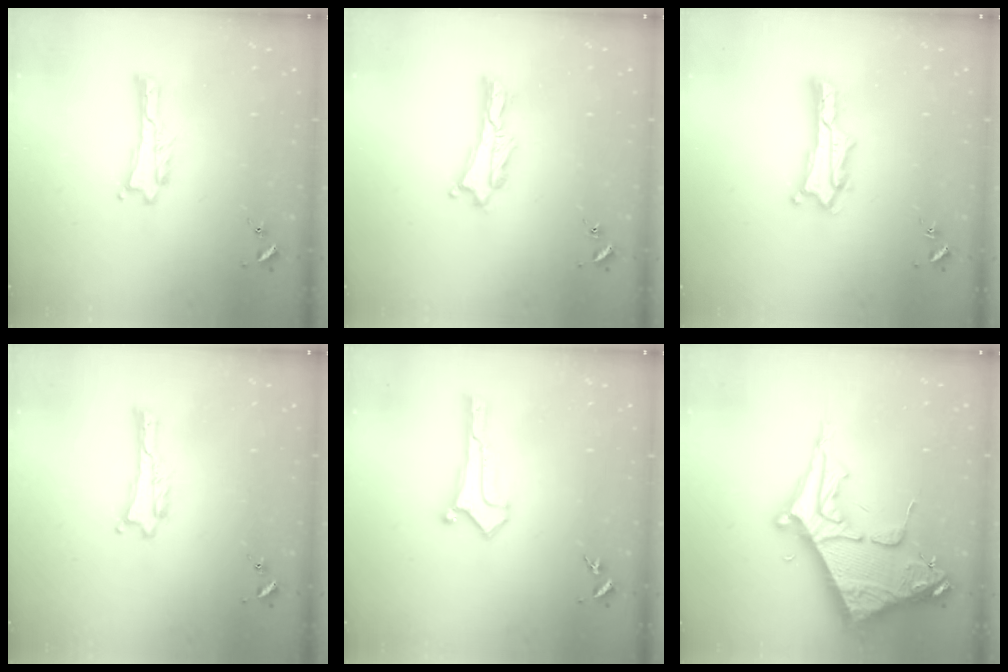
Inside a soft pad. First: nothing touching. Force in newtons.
{"total": 1.2, "press": 1.1, "slide": 0.3}
{"total": 2.0, "press": 2.0, "slide": 0.3}
{"total": 0.0}
{"total": 0.6, "press": 0.6, "slide": 0.0}
{"total": 11.3, "press": 11.2, "slide": 1.2}